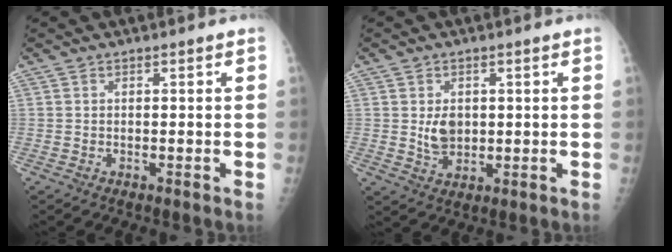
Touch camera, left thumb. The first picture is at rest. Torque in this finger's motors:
{"motor_torque": [0.64, 0.90, 0.71, -0.01, 0.01]}